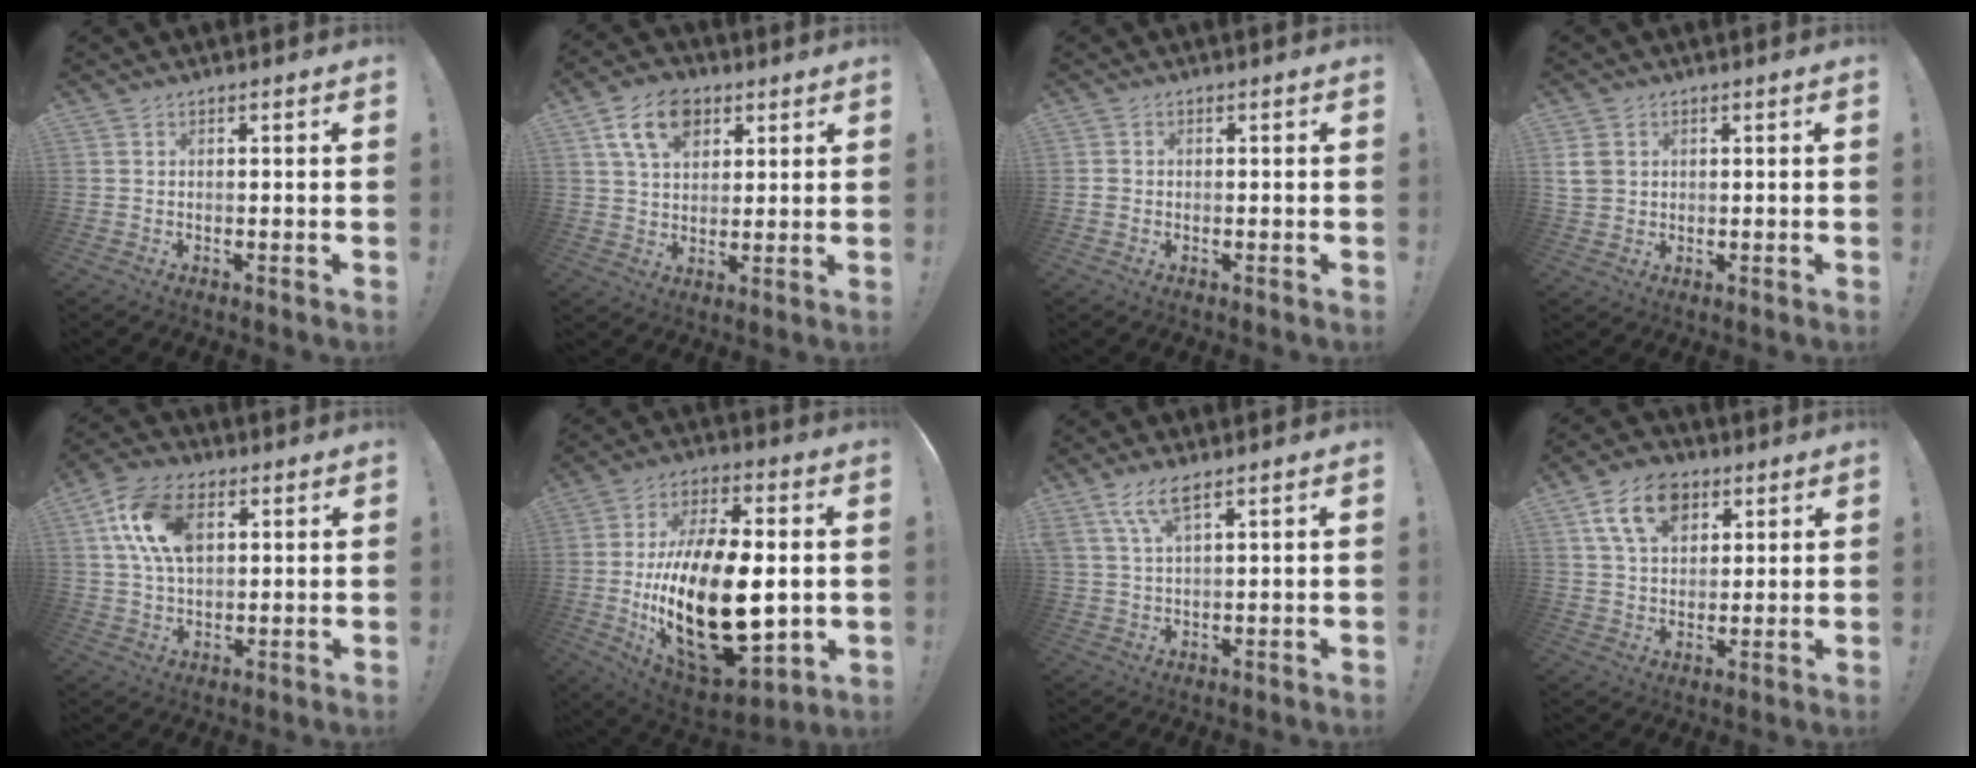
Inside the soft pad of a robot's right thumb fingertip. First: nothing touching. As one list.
[{"total": 12.7, "force": [6.0, 8.7, 7.0], "torque": [-0.112, -0.010, 0.114]}, {"total": 1.3, "force": [-0.5, 1.1, 0.5], "torque": [-0.012, 0.006, -0.007]}, {"total": 4.9, "force": [1.4, 4.2, 2.3], "torque": [-0.045, 0.005, 0.031]}, {"total": 15.2, "force": [5.0, 9.5, 10.8], "torque": [-0.201, 0.000, 0.093]}, {"total": 31.1, "force": [-2.8, 15.6, 26.8], "torque": [-0.526, 0.005, -0.033]}, {"total": 6.0, "force": [4.0, 1.3, 4.3], "torque": [-0.089, -0.008, 0.073]}, {"total": 14.0, "force": [6.8, 9.6, 7.6], "torque": [-0.117, -0.019, 0.130]}]